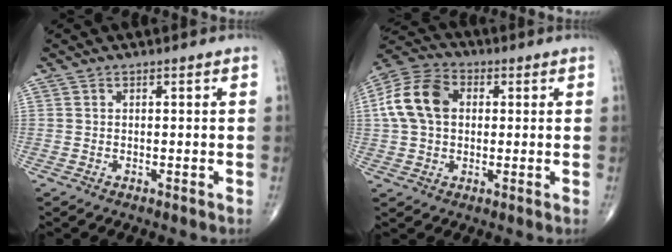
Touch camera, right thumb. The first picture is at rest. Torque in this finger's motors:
{"motor_torque": [0.64, 1.10, 0.44, -0.25, 0.35]}